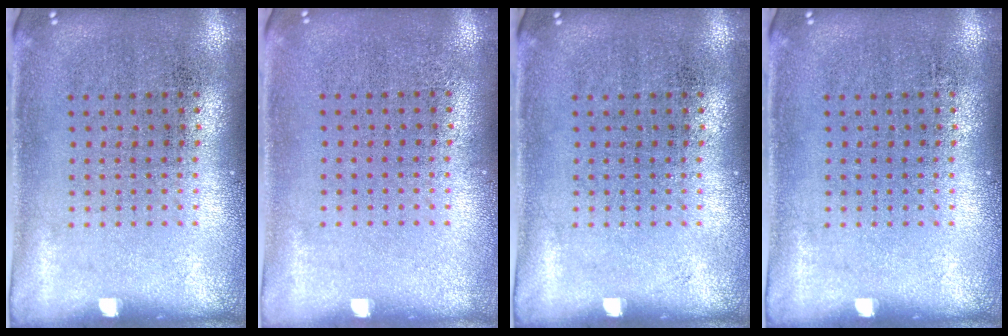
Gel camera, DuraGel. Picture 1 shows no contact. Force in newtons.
{"total": 0.0}
{"total": 0.0}
{"total": 0.0}